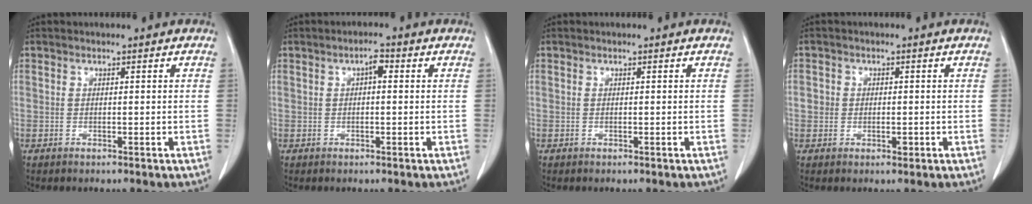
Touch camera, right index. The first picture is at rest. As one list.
[{"total": 1.9, "force": [0.4, 0.7, 1.7], "torque": [-0.026, 0.007, 0.005]}, {"total": 0.0}, {"total": 2.5, "force": [-0.3, 2.2, 1.2], "torque": [-0.013, 0.004, -0.005]}]